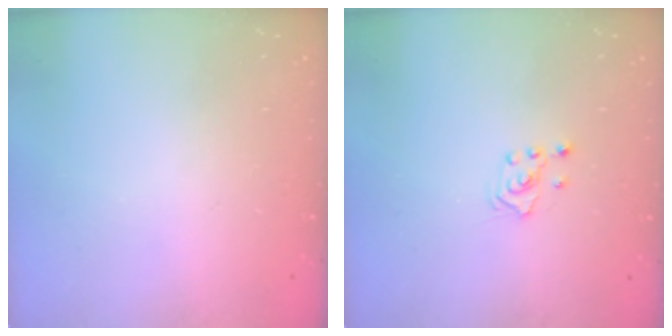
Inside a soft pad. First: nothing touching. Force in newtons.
{"total": 2.1, "press": 1.8, "slide": 0.9}